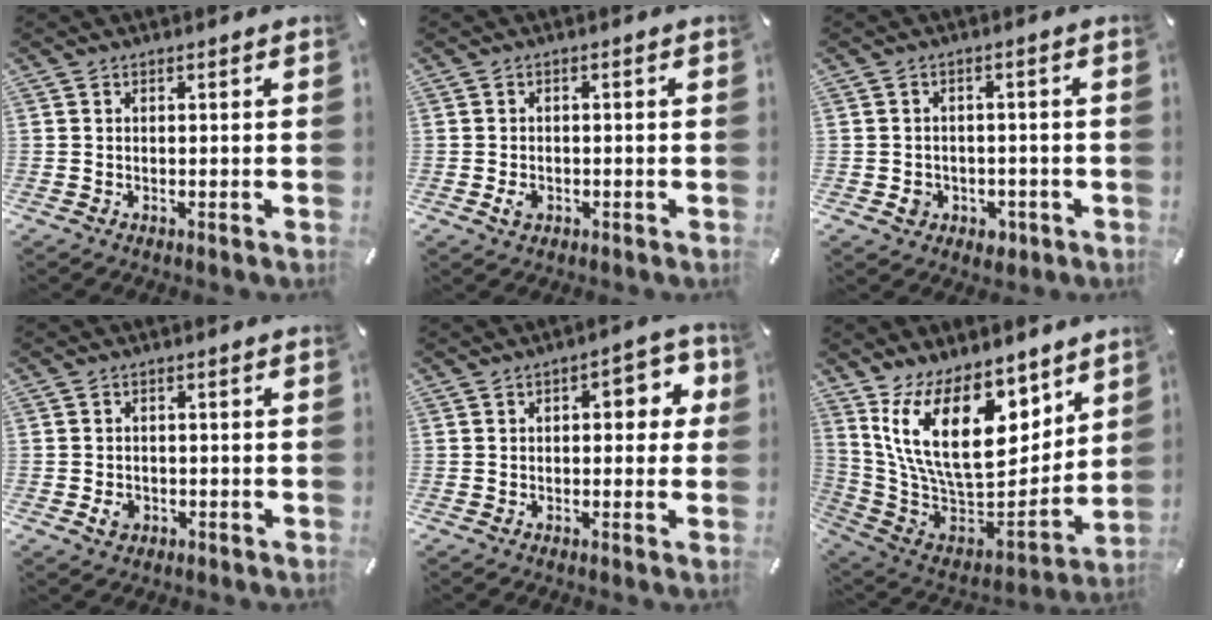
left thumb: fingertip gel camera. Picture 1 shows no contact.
{"total": 2.4, "force": [-0.8, 1.7, 1.5], "torque": [-0.034, 0.001, -0.016]}
{"total": 4.5, "force": [-1.3, 3.9, 1.8], "torque": [-0.022, 0.005, -0.021]}
{"total": 3.1, "force": [-1.0, 2.4, 1.6], "torque": [-0.035, 0.002, -0.019]}
{"total": 7.3, "force": [0.9, 4.0, 6.1], "torque": [-0.068, 0.000, 0.004]}
{"total": 22.4, "force": [9.4, 12.4, 16.1], "torque": [-0.313, -0.071, 0.168]}